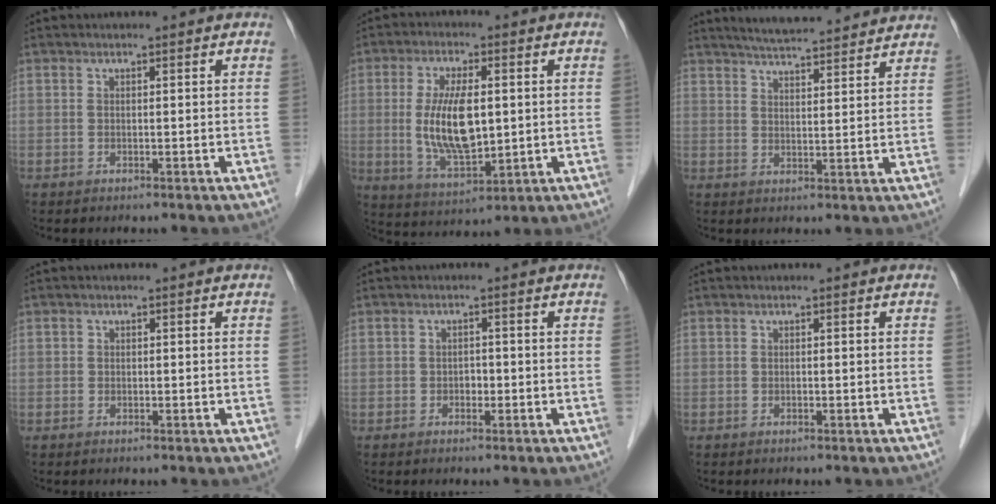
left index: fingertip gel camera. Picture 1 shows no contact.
{"total": 10.2, "force": [0.3, 3.6, 9.5], "torque": [-0.197, -0.006, 0.012]}
{"total": 12.1, "force": [11.2, 1.2, 4.6], "torque": [-0.073, 0.017, 0.152]}
{"total": 0.6, "force": [-0.3, 0.5, 0.0], "torque": [0.002, 0.001, -0.006]}
{"total": 1.4, "force": [-0.7, 1.0, 0.7], "torque": [-0.009, 0.001, -0.011]}
{"total": 0.0}